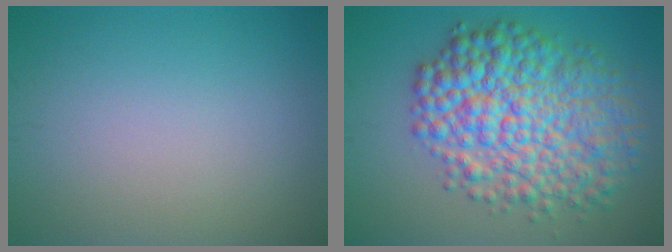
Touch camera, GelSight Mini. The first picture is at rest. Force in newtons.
{"total": 10.0, "press": 10.0, "slide": 0.1}